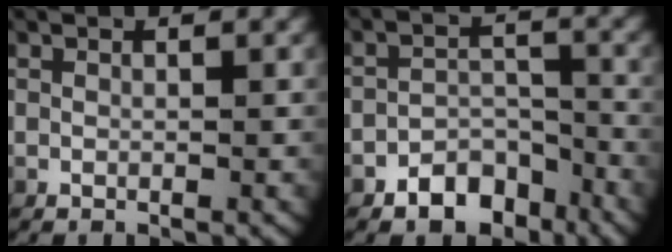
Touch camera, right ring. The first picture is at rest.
{"total": 5.0, "force": [-3.8, 2.9, 1.5], "torque": [-0.014, -0.006, -0.065]}